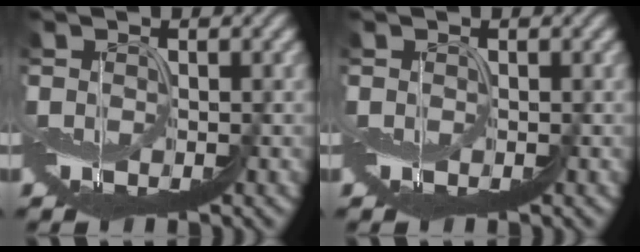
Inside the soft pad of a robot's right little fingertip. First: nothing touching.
{"total": 0.0}